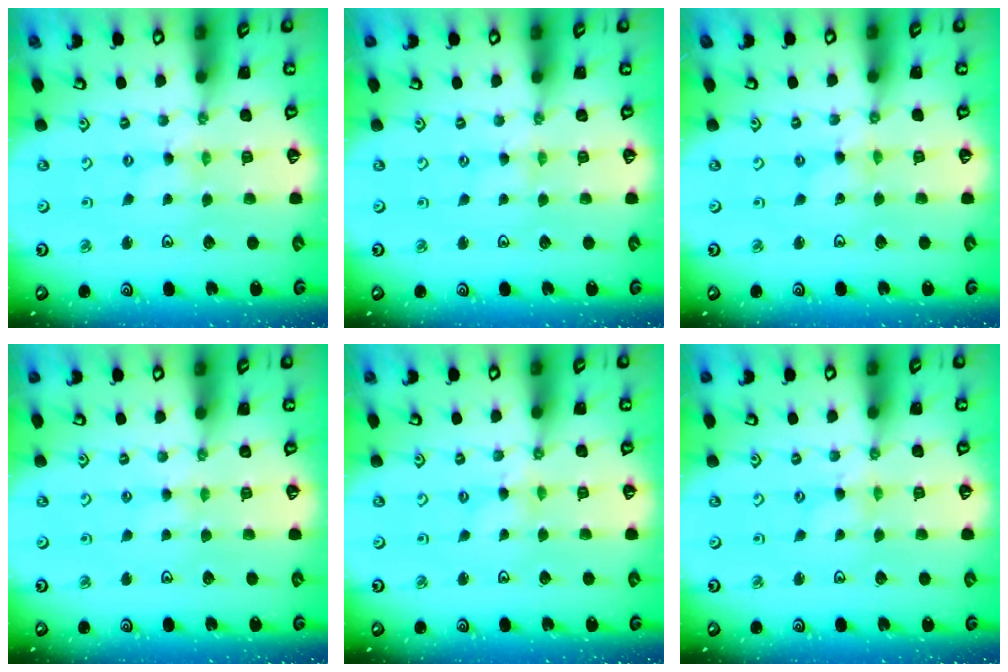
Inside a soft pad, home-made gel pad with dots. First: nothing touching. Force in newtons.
{"total": 0.8, "press": 0.8, "slide": 0.2}
{"total": 0.7, "press": 0.7, "slide": 0.1}
{"total": 2.1, "press": 2.1, "slide": 0.4}
{"total": 0.6, "press": 0.6, "slide": 0.2}
{"total": 1.5, "press": 1.5, "slide": 0.3}